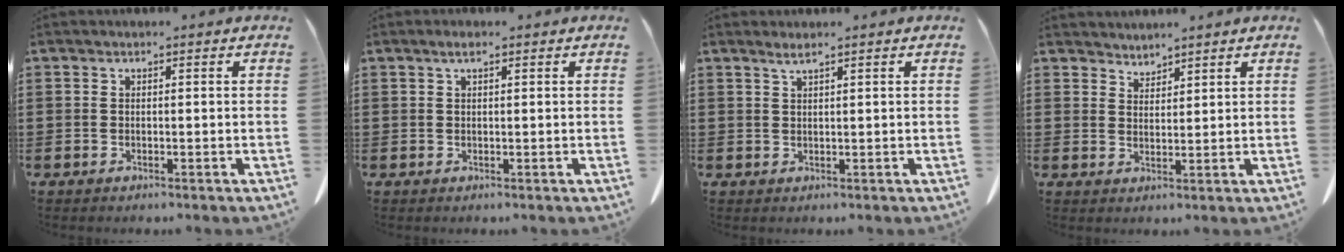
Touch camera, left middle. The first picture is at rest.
{"total": 1.4, "force": [0.7, 0.3, 1.2], "torque": [-0.025, 0.001, 0.012]}
{"total": 1.5, "force": [1.1, -0.1, 1.0], "torque": [-0.022, -0.003, 0.021]}
{"total": 2.4, "force": [2.4, 0.1, -0.4], "torque": [0.000, -0.008, 0.047]}